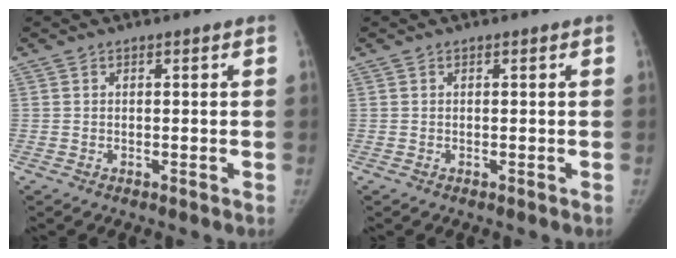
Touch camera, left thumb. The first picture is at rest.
{"total": 0.0}